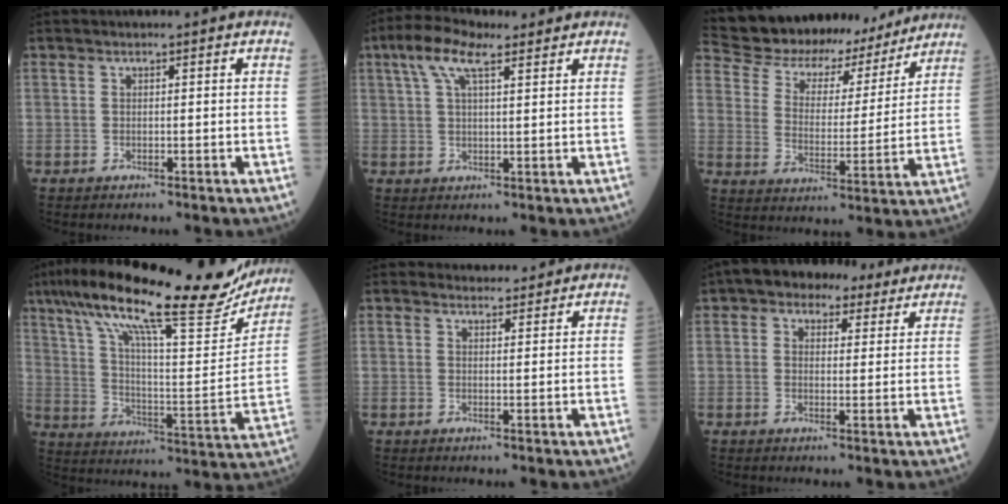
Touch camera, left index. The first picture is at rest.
{"total": 7.1, "force": [4.2, 2.1, 5.3], "torque": [-0.114, 0.028, 0.077]}
{"total": 19.1, "force": [17.8, 5.6, 4.4], "torque": [-0.081, 0.008, 0.262]}
{"total": 27.7, "force": [22.2, 4.3, 16.0], "torque": [-0.271, 0.007, 0.317]}
{"total": 3.4, "force": [3.2, 1.0, 0.0], "torque": [0.002, 0.008, 0.042]}
{"total": 7.3, "force": [4.8, 4.2, 3.4], "torque": [-0.045, 0.034, 0.068]}